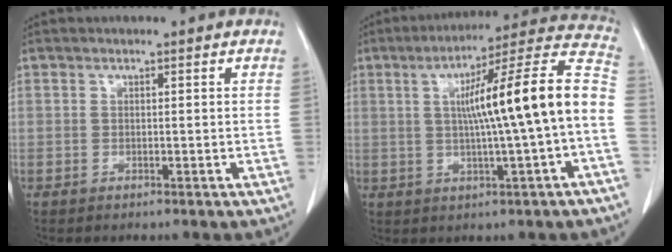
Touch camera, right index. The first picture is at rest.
{"total": 16.6, "force": [-0.2, -0.1, 16.6], "torque": [-0.243, 0.031, -0.007]}